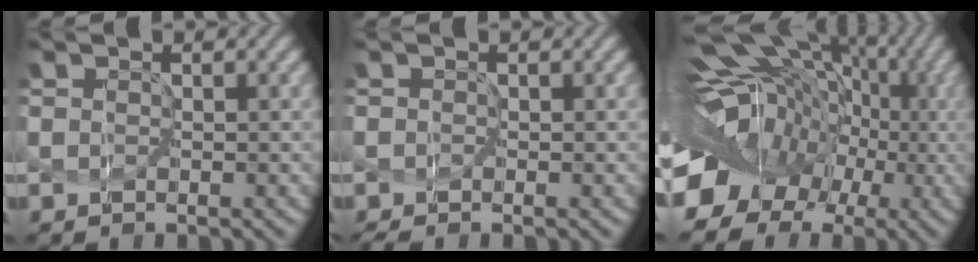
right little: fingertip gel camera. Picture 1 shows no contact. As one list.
[{"total": 0.8, "force": [-0.8, 0.0, 0.2], "torque": [-0.016, -0.001, -0.014]}, {"total": 11.6, "force": [-0.7, 9.3, 7.0], "torque": [-0.150, 0.009, -0.014]}]